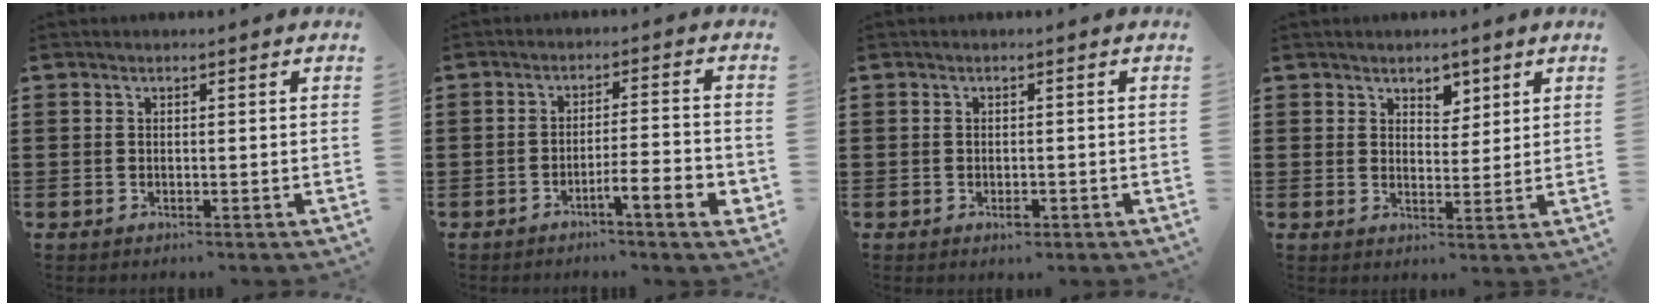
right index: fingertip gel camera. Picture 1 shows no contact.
{"total": 5.8, "force": [-3.4, 0.5, 4.7], "torque": [-0.073, -0.002, -0.059]}
{"total": 1.4, "force": [-0.7, 0.7, 1.0], "torque": [-0.019, 0.000, -0.012]}
{"total": 3.4, "force": [2.5, 2.1, 0.9], "torque": [-0.011, 0.006, 0.042]}